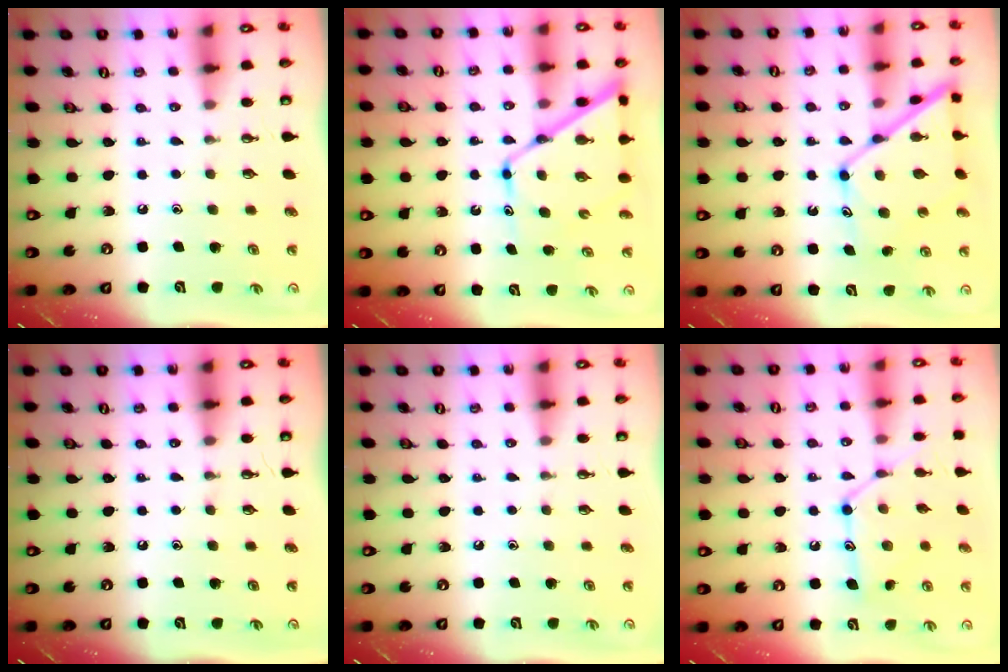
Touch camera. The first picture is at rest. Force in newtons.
{"total": 12.8, "press": 12.8, "slide": 1.1}
{"total": 13.9, "press": 13.9, "slide": 1.0}
{"total": 0.0}
{"total": 0.0}
{"total": 13.5, "press": 13.5, "slide": 0.7}